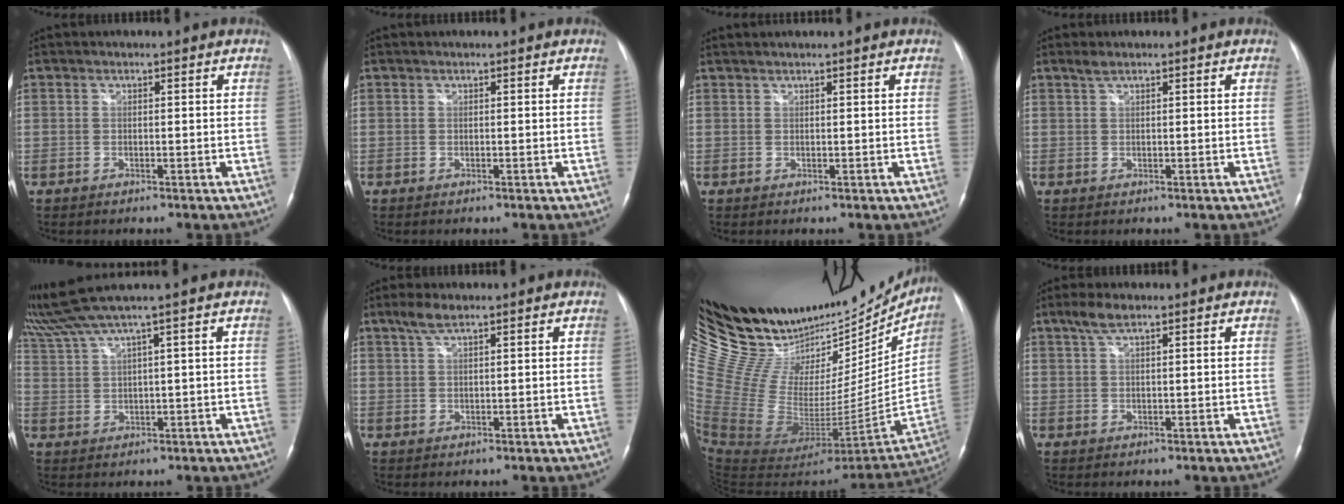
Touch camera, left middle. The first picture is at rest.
{"total": 0.0}
{"total": 1.8, "force": [1.6, -0.5, 0.8], "torque": [-0.009, 0.018, 0.030]}
{"total": 1.1, "force": [0.9, 0.1, 0.6], "torque": [-0.016, 0.007, 0.023]}
{"total": 6.4, "force": [4.9, -2.3, 3.4], "torque": [-0.079, 0.014, 0.101]}
{"total": 2.8, "force": [2.0, 0.4, 1.9], "torque": [-0.046, 0.009, 0.043]}
{"total": 36.2, "force": [29.5, 14.5, 15.2], "torque": [-0.279, -0.007, 0.443]}
{"total": 2.9, "force": [2.0, 0.5, 2.0], "torque": [-0.048, 0.009, 0.043]}